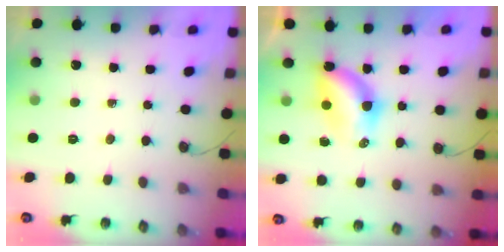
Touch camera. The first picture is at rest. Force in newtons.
{"total": 8.0, "press": 7.0, "slide": 3.9}